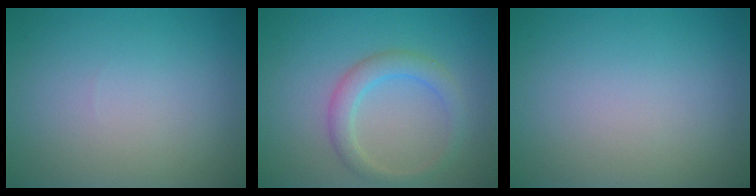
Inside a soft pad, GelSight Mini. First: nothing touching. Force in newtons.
{"total": 2.8, "press": 2.8, "slide": 0.1}
{"total": 0.0}